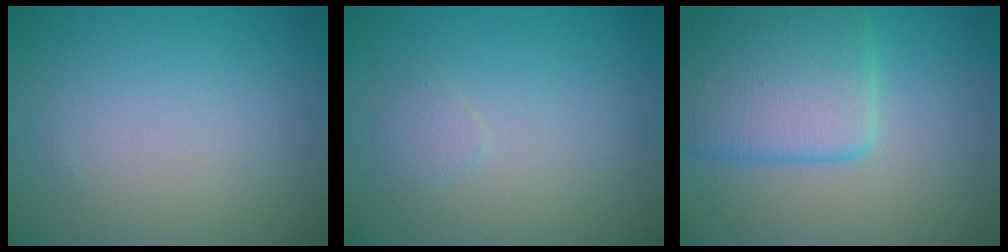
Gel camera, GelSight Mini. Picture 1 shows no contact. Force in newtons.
{"total": 0.8, "press": 0.8, "slide": 0.0}
{"total": 6.6, "press": 6.6, "slide": 0.3}